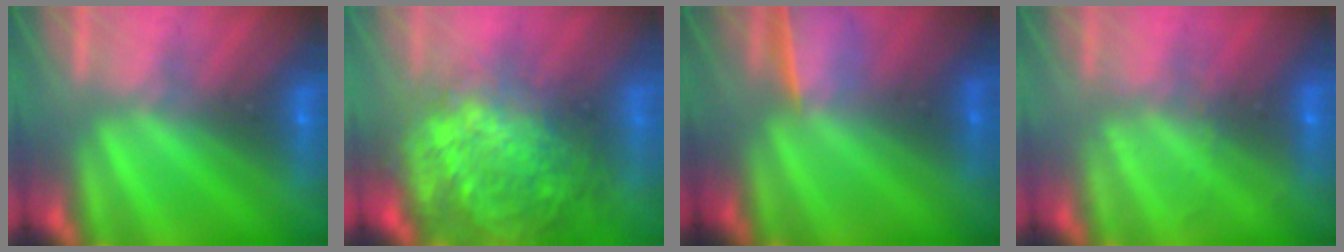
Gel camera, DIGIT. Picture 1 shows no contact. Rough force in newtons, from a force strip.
{"total": 8.8}
{"total": 1.5}
{"total": 1.8}